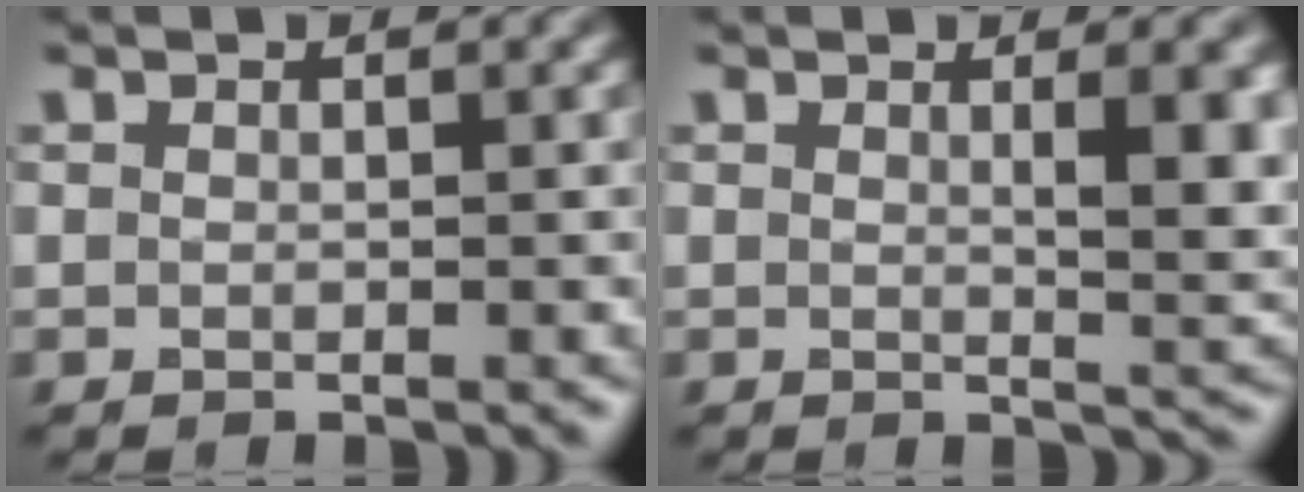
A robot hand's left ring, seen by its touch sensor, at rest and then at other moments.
{"total": 4.4, "force": [1.1, 1.3, 4.0], "torque": [-0.045, -0.002, 0.019]}